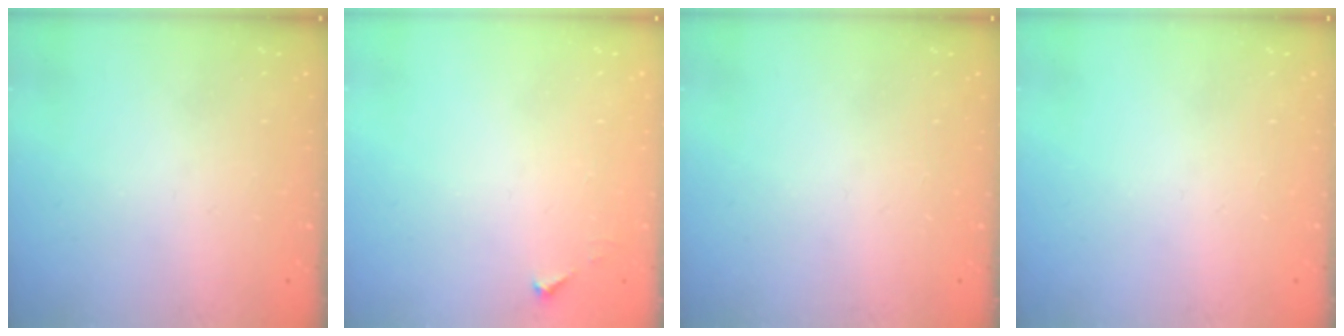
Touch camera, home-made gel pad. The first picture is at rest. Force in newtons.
{"total": 3.4, "press": 3.4, "slide": 0.4}
{"total": 0.0}
{"total": 0.0}